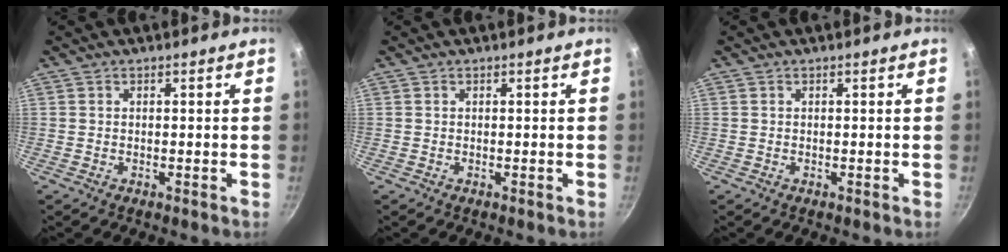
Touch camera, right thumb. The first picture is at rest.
{"total": 0.0}
{"total": 0.0}